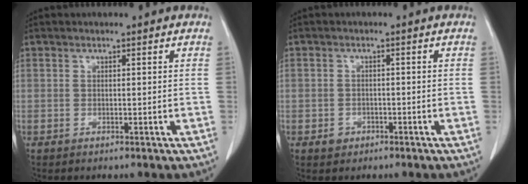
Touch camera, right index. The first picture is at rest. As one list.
[{"total": 1.9, "force": [-0.9, 1.6, 0.3], "torque": [0.000, 0.008, -0.013]}]